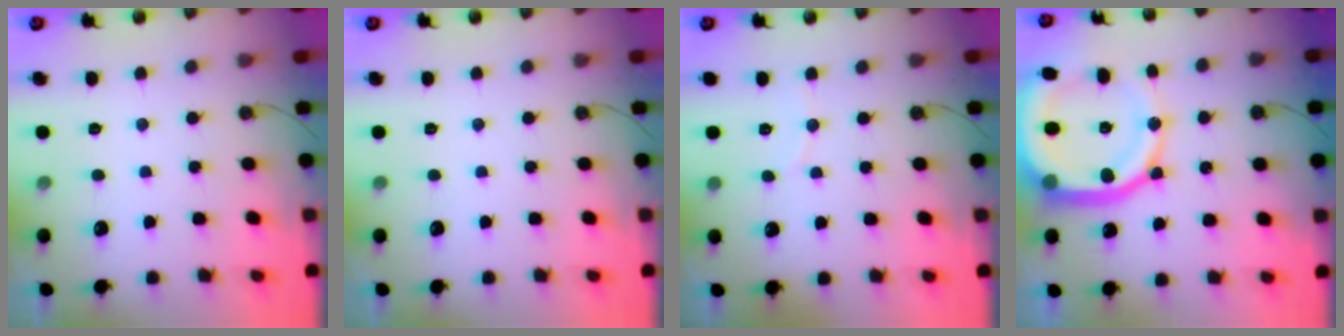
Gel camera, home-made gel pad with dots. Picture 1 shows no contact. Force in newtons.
{"total": 0.0}
{"total": 2.5, "press": 2.5, "slide": 0.3}
{"total": 19.8, "press": 19.5, "slide": 3.1}